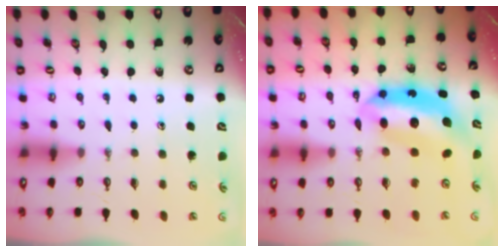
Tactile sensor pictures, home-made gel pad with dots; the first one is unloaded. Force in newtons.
{"total": 8.7, "press": 8.7, "slide": 0.7}